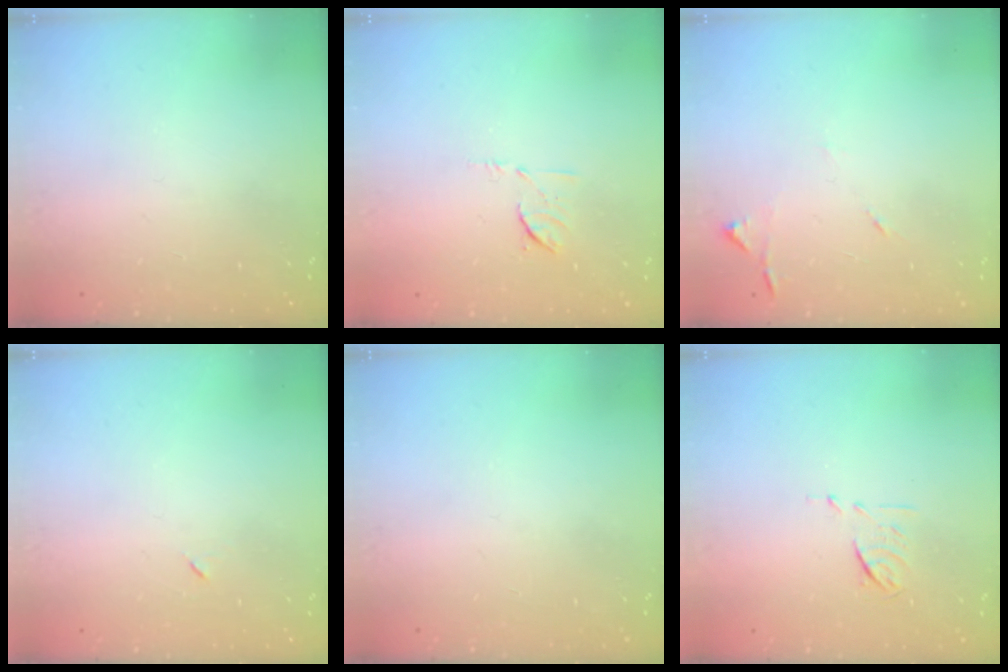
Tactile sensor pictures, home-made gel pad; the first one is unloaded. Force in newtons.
{"total": 6.6, "press": 6.5, "slide": 1.1}
{"total": 6.7, "press": 6.7, "slide": 0.7}
{"total": 3.3, "press": 3.2, "slide": 0.7}
{"total": 0.0}
{"total": 5.5, "press": 5.4, "slide": 1.1}